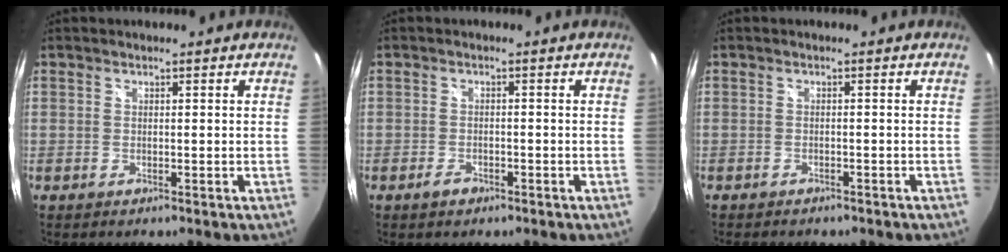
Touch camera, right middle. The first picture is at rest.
{"total": 2.3, "force": [-1.6, 1.3, 1.1], "torque": [-0.021, -0.002, -0.027]}
{"total": 3.8, "force": [-3.2, 1.4, 1.4], "torque": [-0.029, -0.014, -0.044]}